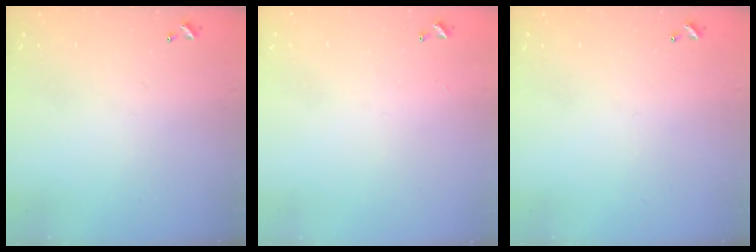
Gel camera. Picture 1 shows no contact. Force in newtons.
{"total": 1.0, "press": 0.9, "slide": 0.5}
{"total": 0.0}